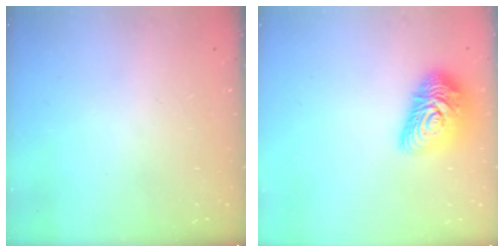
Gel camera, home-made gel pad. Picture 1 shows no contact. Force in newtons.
{"total": 14.8, "press": 14.8, "slide": 0.8}